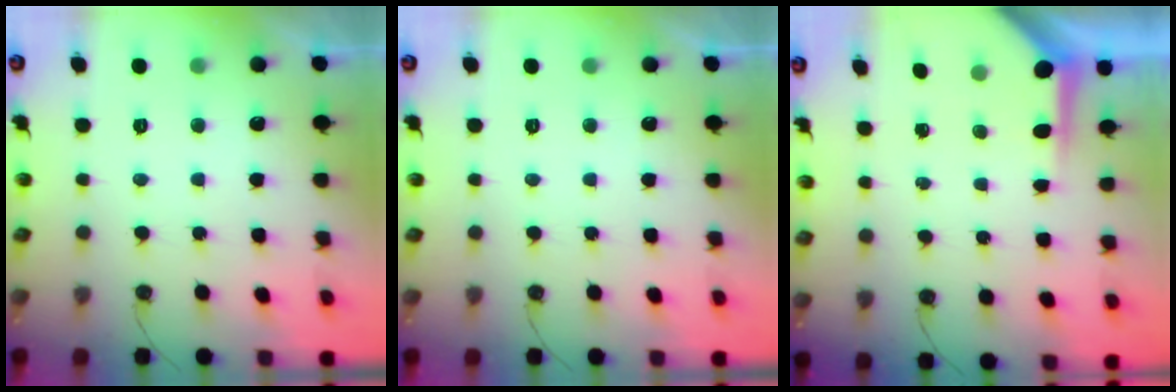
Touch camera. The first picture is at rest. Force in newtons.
{"total": 0.0}
{"total": 4.0, "press": 4.0, "slide": 0.3}